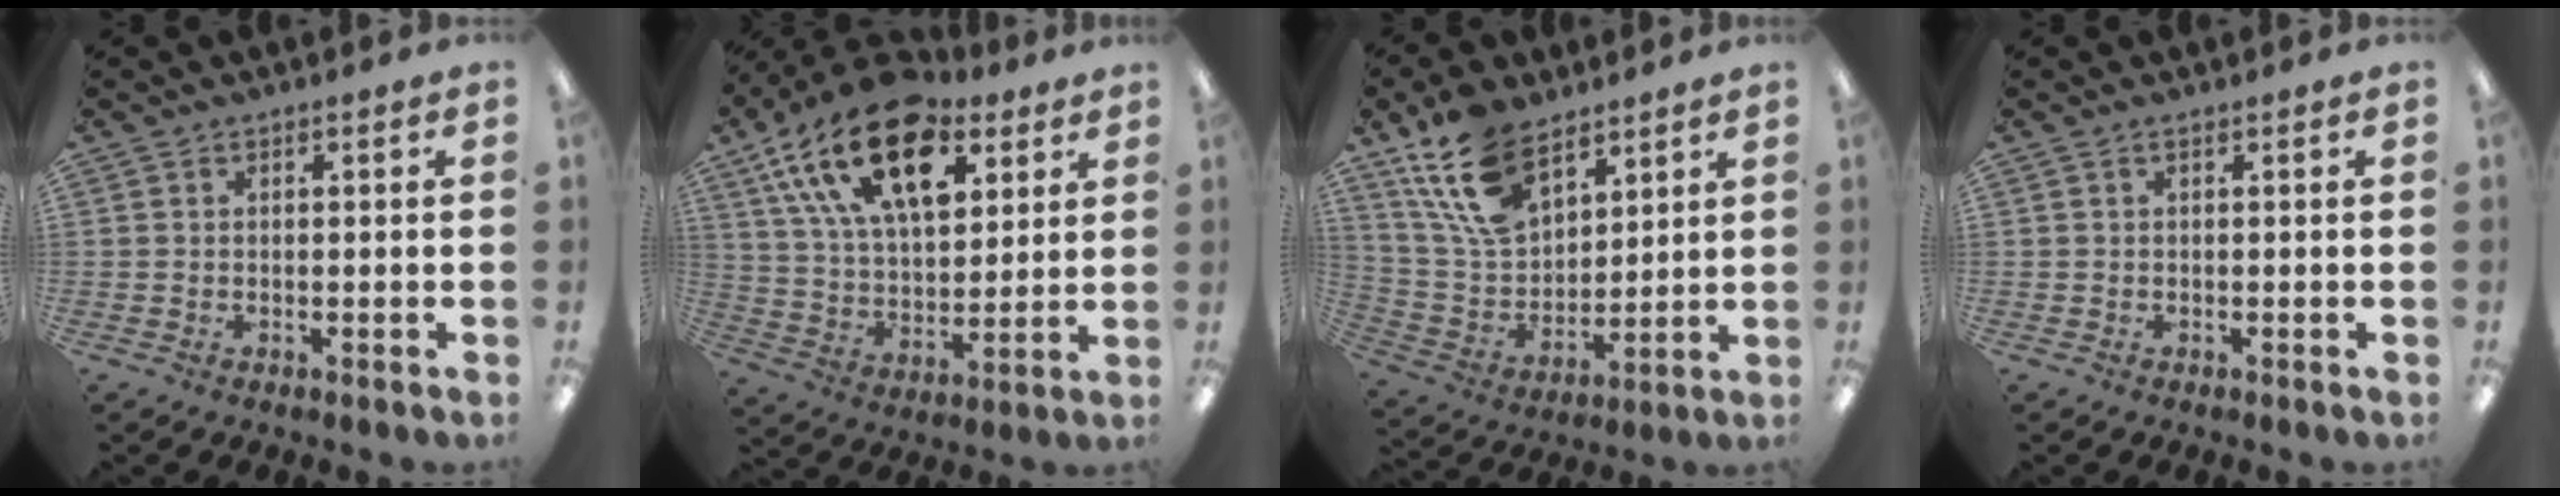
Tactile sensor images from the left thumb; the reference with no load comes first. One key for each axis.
{"total": 22.2, "fx": 11.8, "fy": 12.0, "fz": 14.5, "tx": -0.254, "ty": -0.048, "tz": 0.207}
{"total": 16.9, "fx": 10.5, "fy": 9.5, "fz": 9.2, "tx": -0.190, "ty": -0.035, "tz": 0.198}
{"total": 0.0}